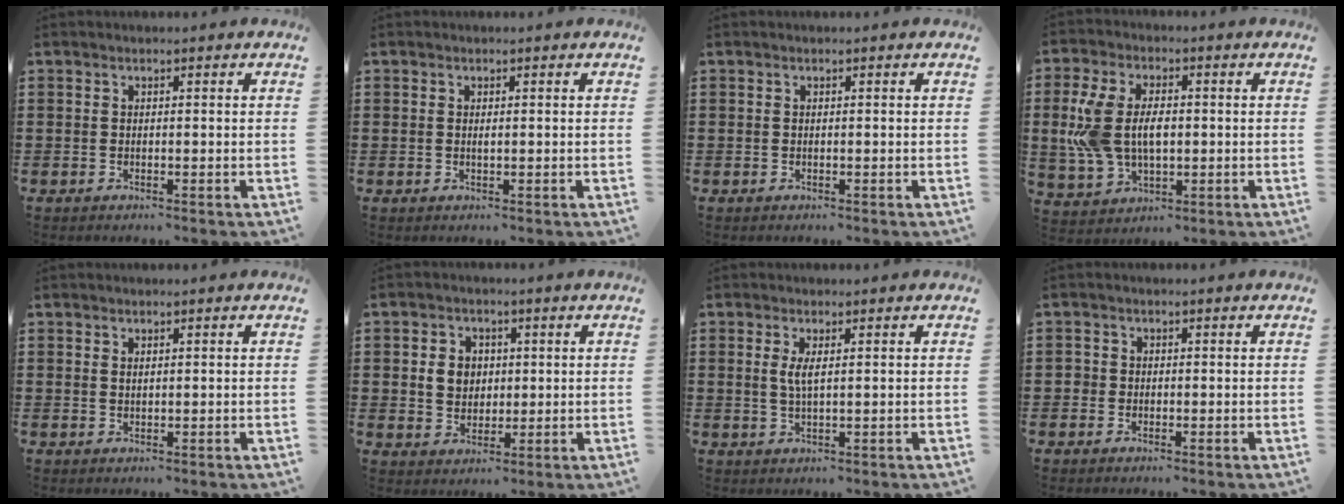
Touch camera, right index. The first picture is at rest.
{"total": 0.7, "force": [0.1, 0.3, 0.6], "torque": [-0.013, 0.000, 0.003]}
{"total": 0.0}
{"total": 9.2, "force": [0.5, 5.6, 7.2], "torque": [-0.174, 0.008, 0.005]}
{"total": 0.7, "force": [0.5, 0.4, 0.4], "torque": [-0.009, 0.002, 0.010]}
{"total": 4.5, "force": [0.6, 3.8, 2.3], "torque": [-0.059, 0.013, 0.008]}
{"total": 2.7, "force": [0.6, 0.6, 2.5], "torque": [-0.051, 0.003, 0.009]}
{"total": 1.2, "force": [-0.3, 1.1, 0.2], "torque": [-0.006, 0.005, -0.007]}